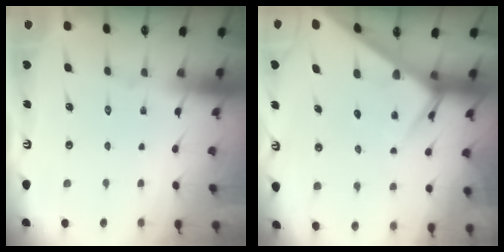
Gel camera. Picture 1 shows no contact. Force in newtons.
{"total": 5.8, "press": 5.7, "slide": 0.6}